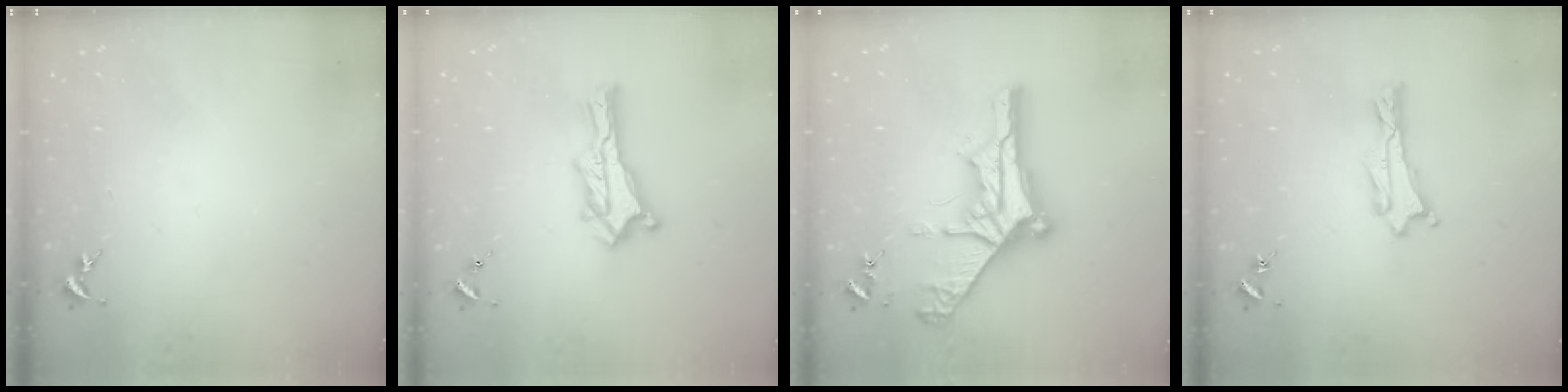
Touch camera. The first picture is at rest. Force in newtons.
{"total": 1.4, "press": 1.4, "slide": 0.2}
{"total": 10.1, "press": 10.1, "slide": 1.0}
{"total": 0.6, "press": 0.6, "slide": 0.1}